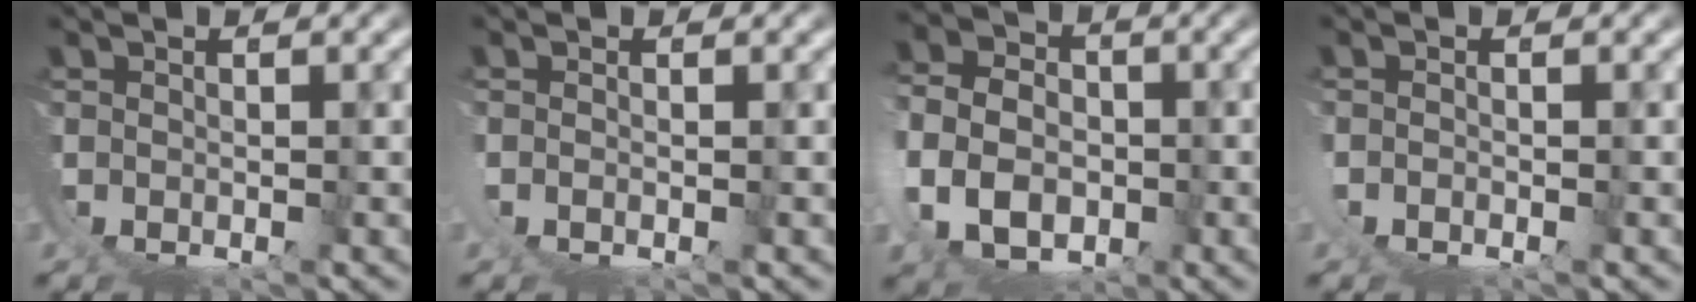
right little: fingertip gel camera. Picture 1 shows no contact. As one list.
[{"total": 1.0, "force": [0.2, -0.6, 0.8], "torque": [-0.020, -0.006, 0.007]}, {"total": 7.6, "force": [-1.0, 5.6, 5.1], "torque": [-0.095, -0.028, -0.005]}, {"total": 0.8, "force": [-0.1, -0.4, 0.7], "torque": [-0.021, -0.006, -0.001]}]